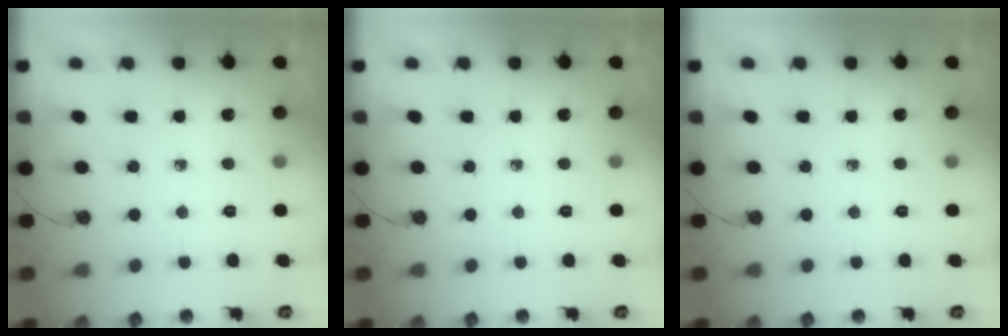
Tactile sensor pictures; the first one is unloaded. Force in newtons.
{"total": 0.0}
{"total": 0.0}